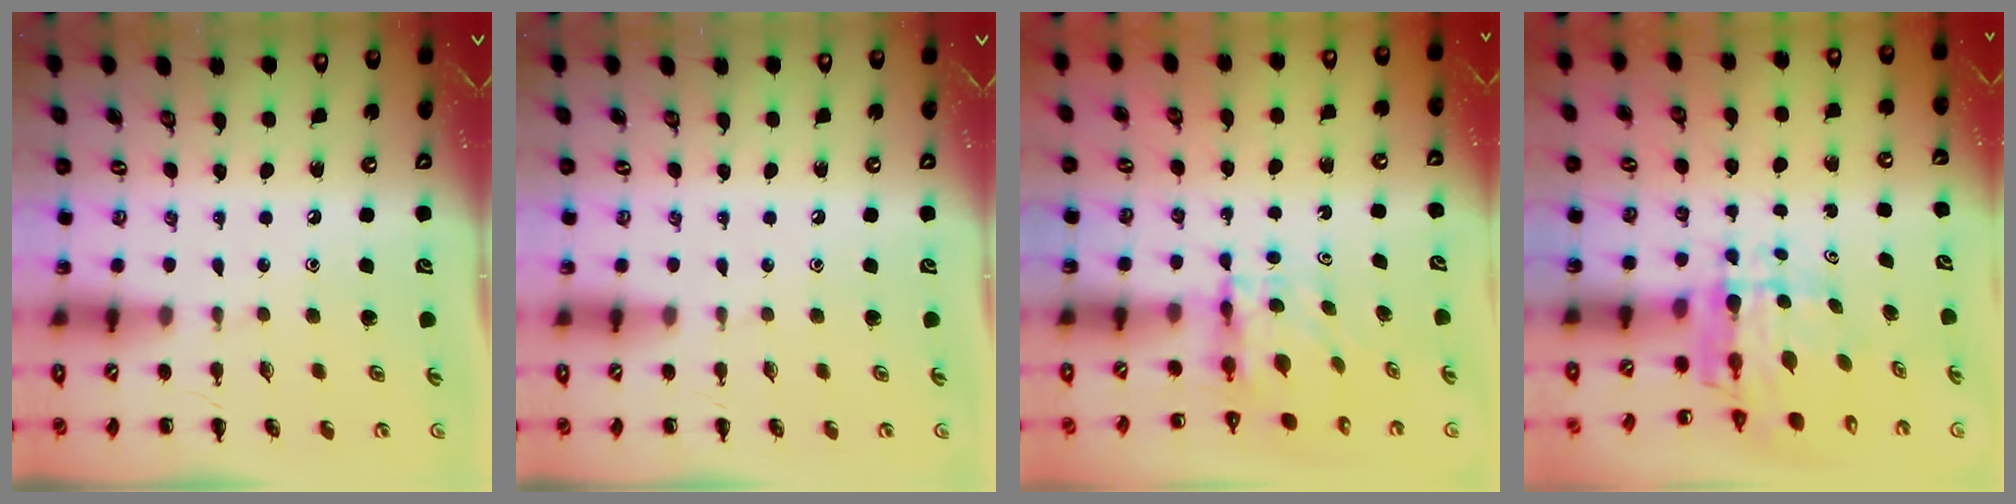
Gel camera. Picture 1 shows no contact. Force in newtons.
{"total": 0.0}
{"total": 4.1, "press": 4.1, "slide": 0.5}
{"total": 6.7, "press": 6.2, "slide": 2.5}